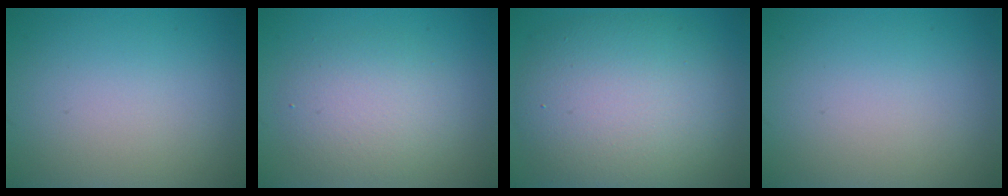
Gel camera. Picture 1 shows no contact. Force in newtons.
{"total": 3.9, "press": 3.9, "slide": 0.3}
{"total": 10.0, "press": 10.0, "slide": 0.3}
{"total": 0.0}